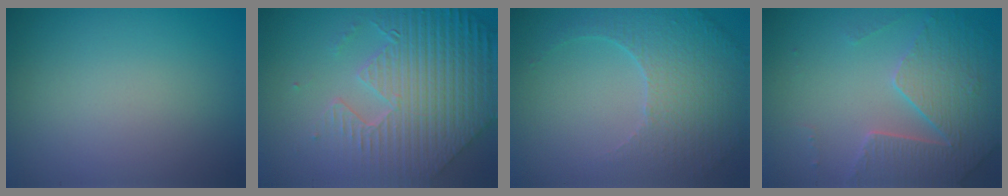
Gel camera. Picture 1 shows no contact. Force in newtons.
{"total": 9.3, "press": 6.5, "slide": 6.6}
{"total": 4.6, "press": 3.5, "slide": 2.9}
{"total": 4.5, "press": 4.2, "slide": 1.5}